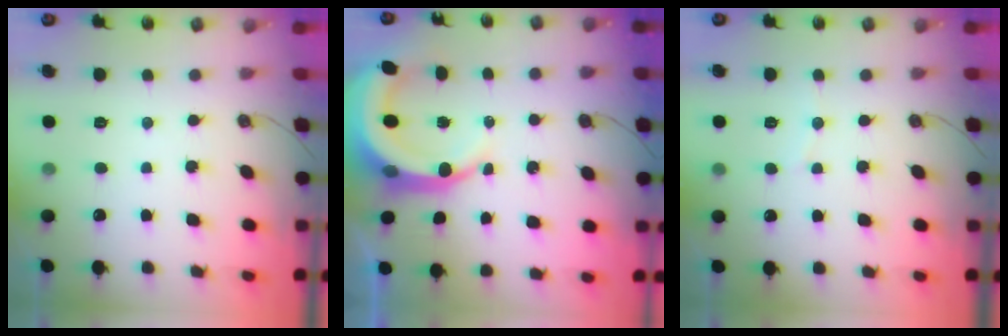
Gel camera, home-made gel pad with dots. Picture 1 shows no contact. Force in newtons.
{"total": 9.1, "press": 9.0, "slide": 1.2}
{"total": 4.0, "press": 4.0, "slide": 0.4}